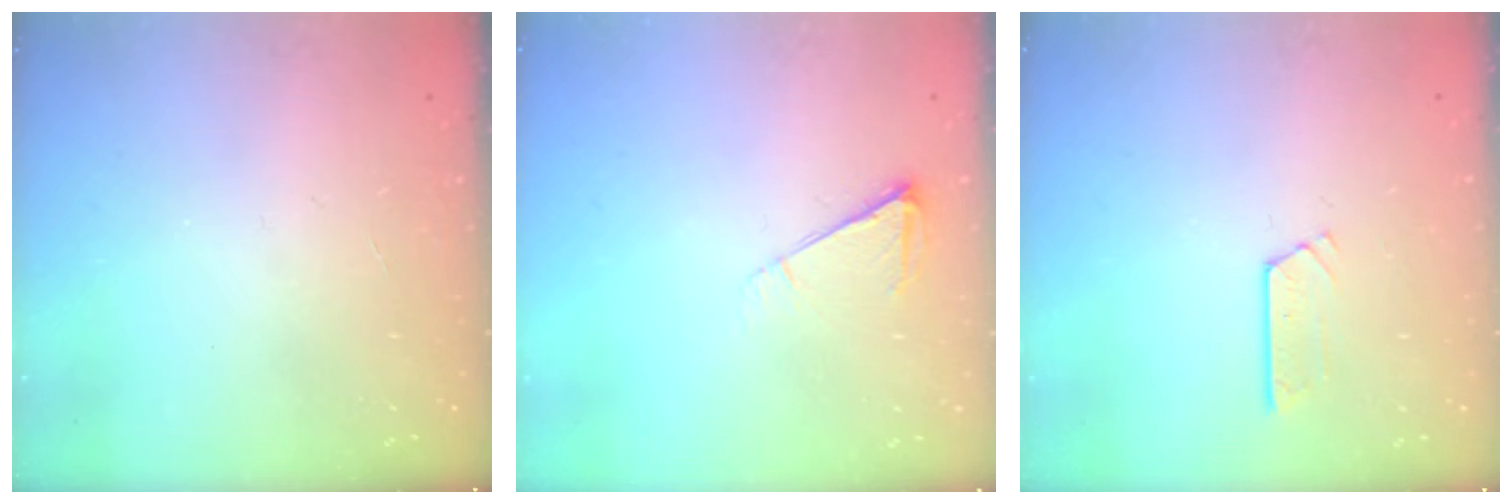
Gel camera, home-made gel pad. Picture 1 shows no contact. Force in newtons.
{"total": 6.5, "press": 6.5, "slide": 0.9}
{"total": 2.7, "press": 2.7, "slide": 0.2}